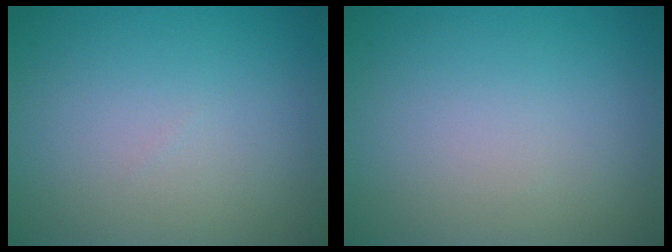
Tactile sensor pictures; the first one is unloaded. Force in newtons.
{"total": 0.0}